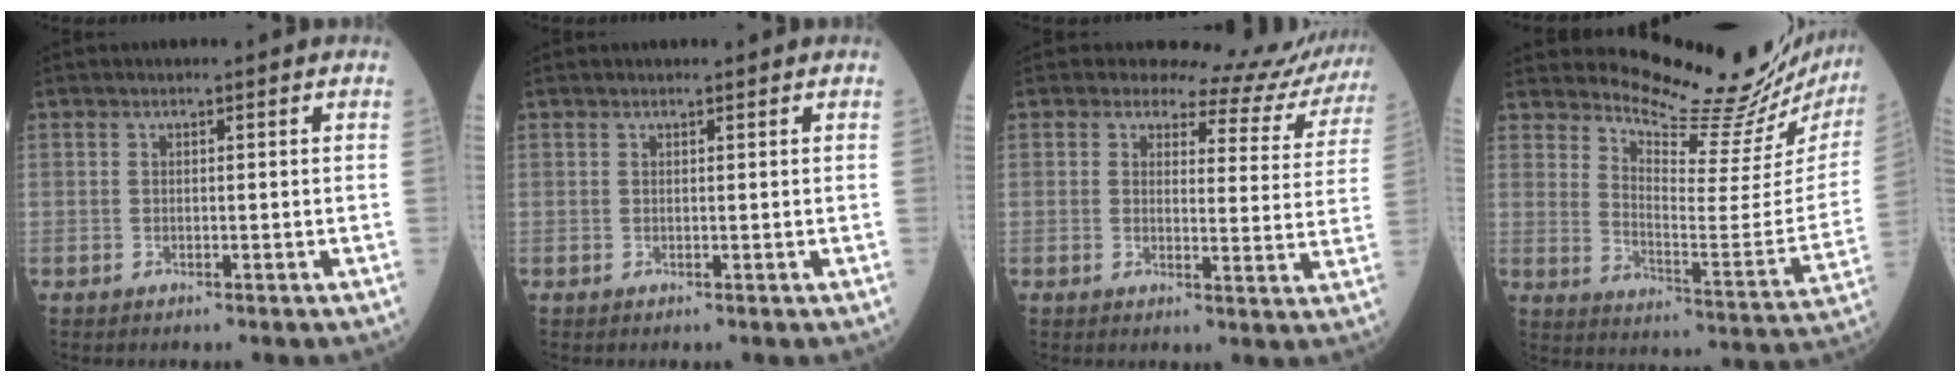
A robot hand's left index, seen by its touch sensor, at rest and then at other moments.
{"total": 1.0, "force": [0.9, 0.1, 0.3], "torque": [-0.008, 0.008, 0.016]}
{"total": 10.2, "force": [10.0, 2.0, 0.0], "torque": [0.021, -0.046, 0.096]}
{"total": 21.7, "force": [20.8, 1.1, 6.1], "torque": [-0.101, -0.123, 0.266]}